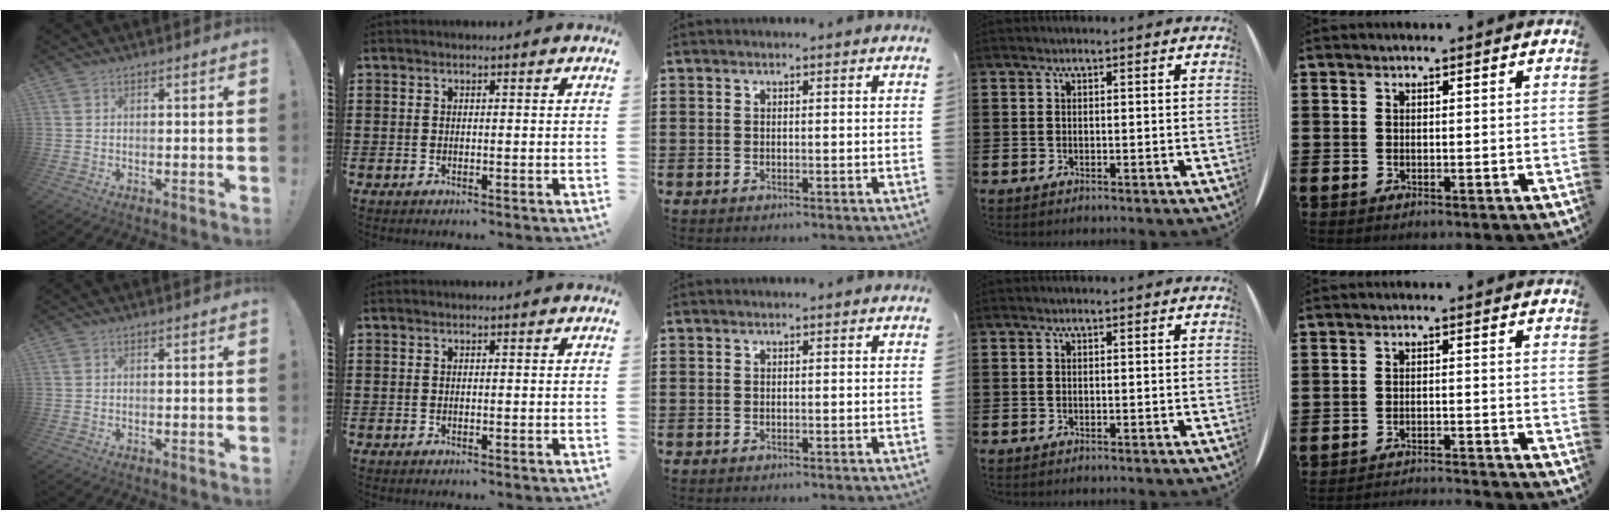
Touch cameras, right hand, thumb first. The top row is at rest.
{"little": {"total": 2.3, "force": [-2.3, -0.3, 0.0], "torque": [-0.003, 0.002, -0.050]}}